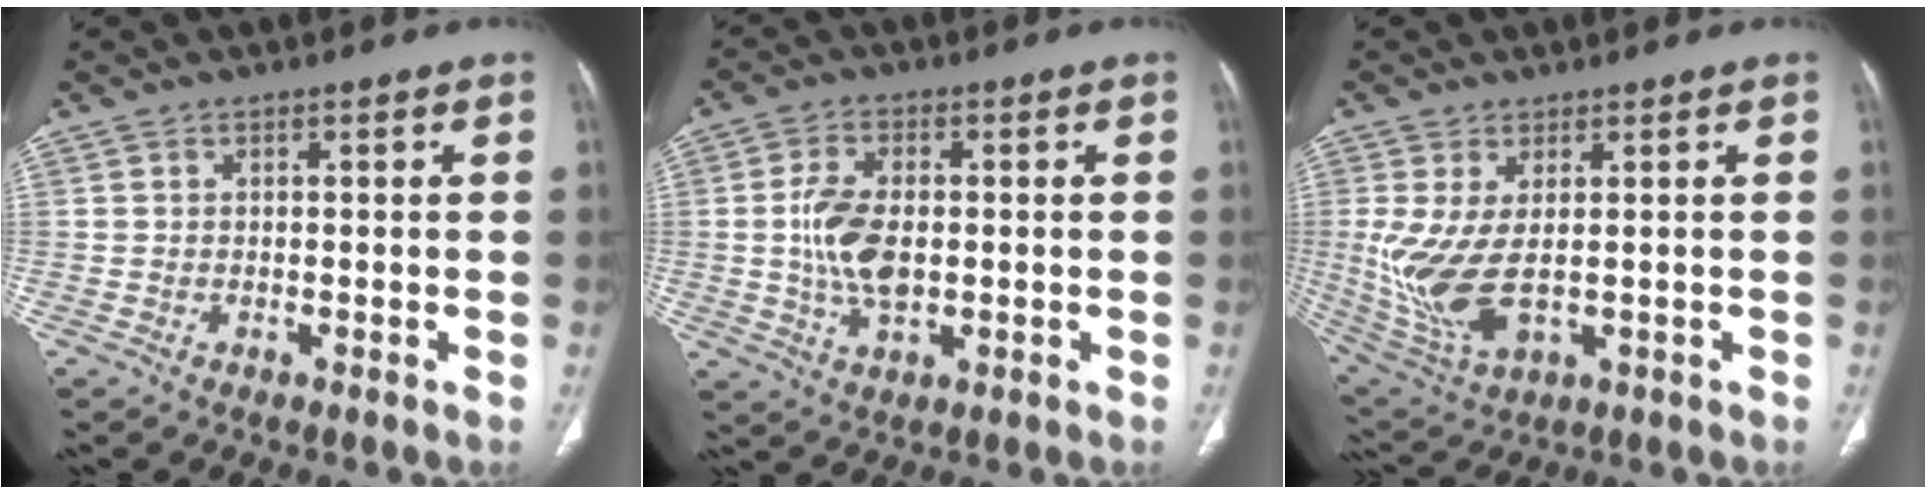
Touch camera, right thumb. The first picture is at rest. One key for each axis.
{"total": 8.8, "fx": -0.1, "fy": 4.9, "fz": 7.3, "tx": -0.145, "ty": -0.001, "tz": 0.001}
{"total": 10.8, "fx": 0.0, "fy": 5.1, "fz": 9.5, "tx": -0.215, "ty": -0.013, "tz": 0.022}